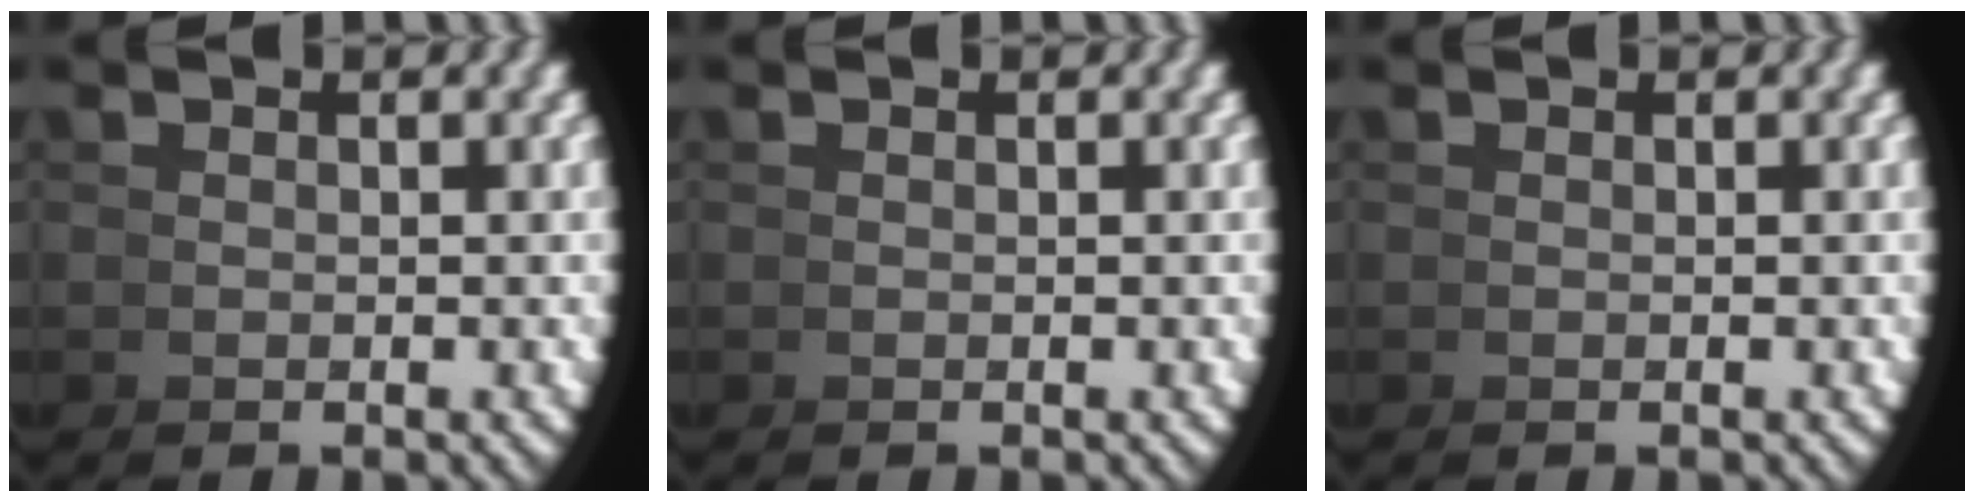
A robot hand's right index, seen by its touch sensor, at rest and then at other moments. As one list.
[{"total": 0.0}, {"total": 0.0}]